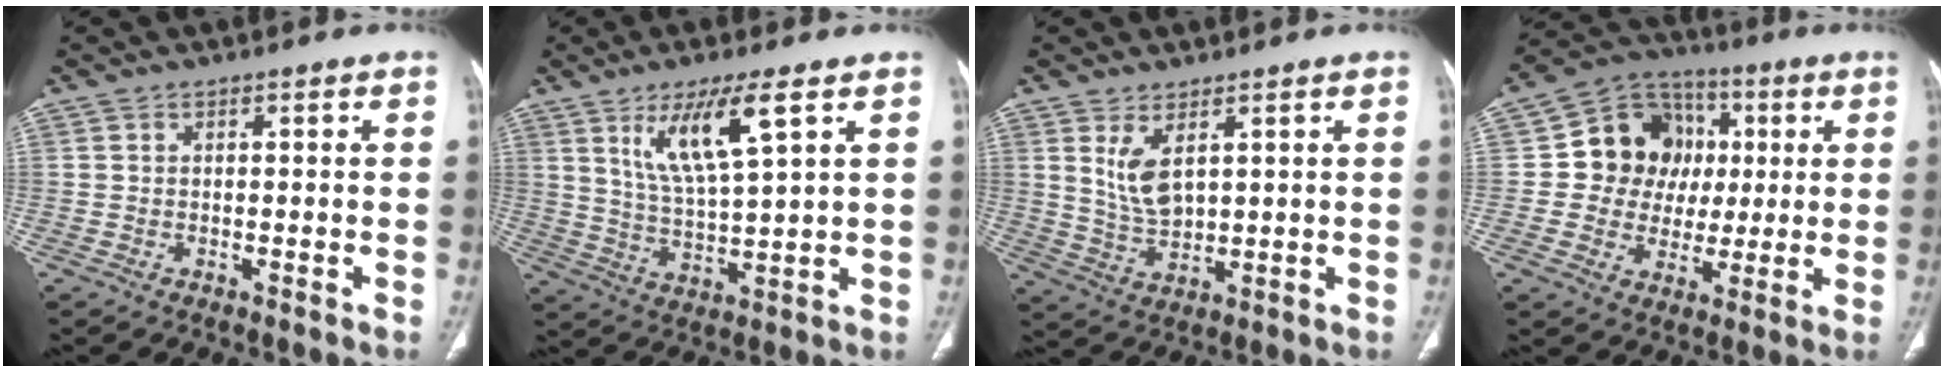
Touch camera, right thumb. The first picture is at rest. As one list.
[{"total": 11.1, "force": [5.4, 2.0, 9.5], "torque": [-0.181, -0.031, 0.112]}, {"total": 6.3, "force": [2.7, 2.9, 4.9], "torque": [-0.092, -0.021, 0.067]}, {"total": 14.2, "force": [1.7, 12.8, 6.0], "torque": [-0.045, 0.015, 0.027]}]